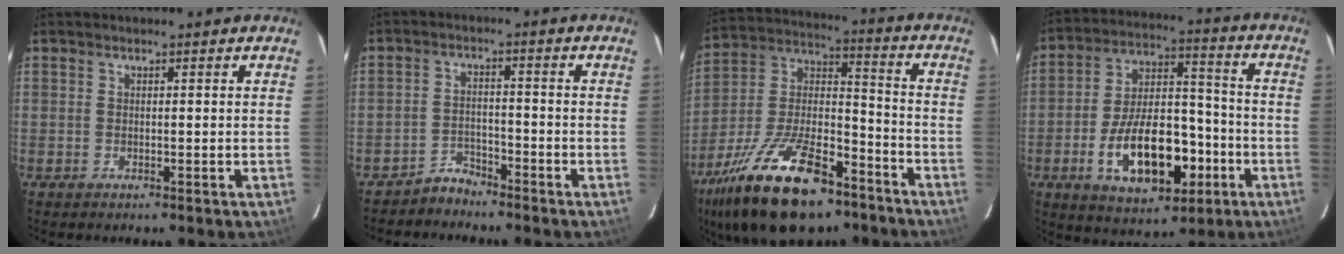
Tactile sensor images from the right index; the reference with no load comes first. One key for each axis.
{"total": 3.7, "fx": -3.4, "fy": 1.3, "fz": -0.1, "tx": -0.002, "ty": 0.012, "tz": -0.061}
{"total": 25.2, "fx": -15.8, "fy": 10.5, "fz": 16.6, "tx": -0.327, "ty": -0.008, "tz": -0.262}
{"total": 18.2, "fx": -6.5, "fy": 9.3, "fz": 14.3, "tx": -0.267, "ty": 0.017, "tz": -0.090}